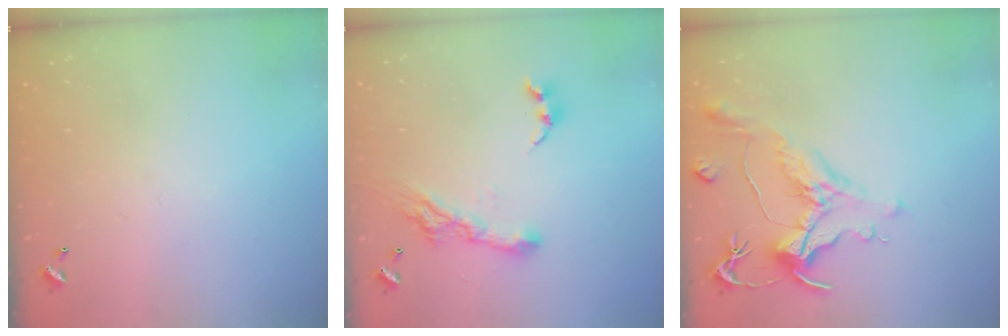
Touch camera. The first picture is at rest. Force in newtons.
{"total": 9.2, "press": 9.1, "slide": 1.0}
{"total": 1.1, "press": 0.2, "slide": 1.1}